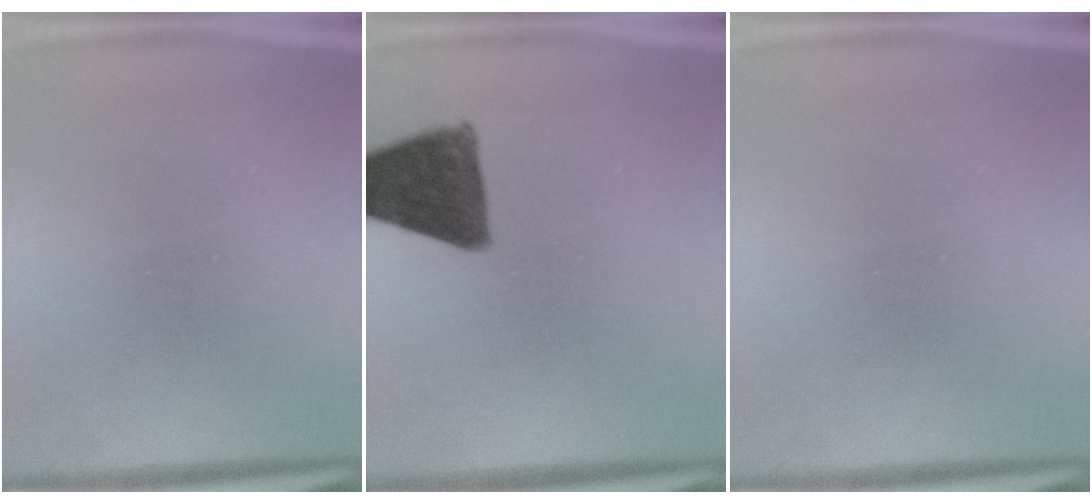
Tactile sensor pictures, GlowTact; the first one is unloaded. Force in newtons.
{"total": 12.5}
{"total": 0.0}